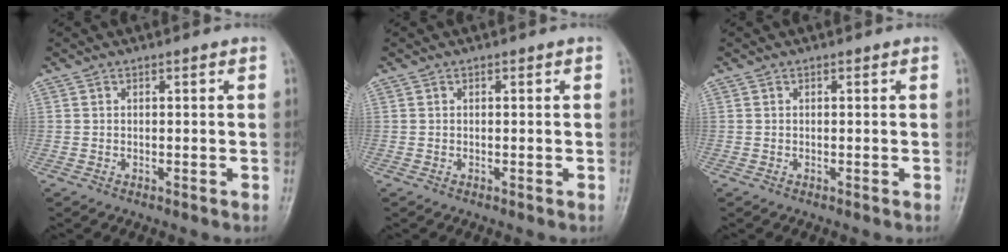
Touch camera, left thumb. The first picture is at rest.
{"total": 0.0}
{"total": 0.0}